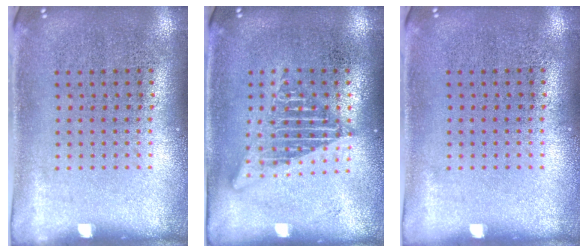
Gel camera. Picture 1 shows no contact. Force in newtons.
{"total": 2.0, "press": 2.0, "slide": 0.2}
{"total": 0.0}